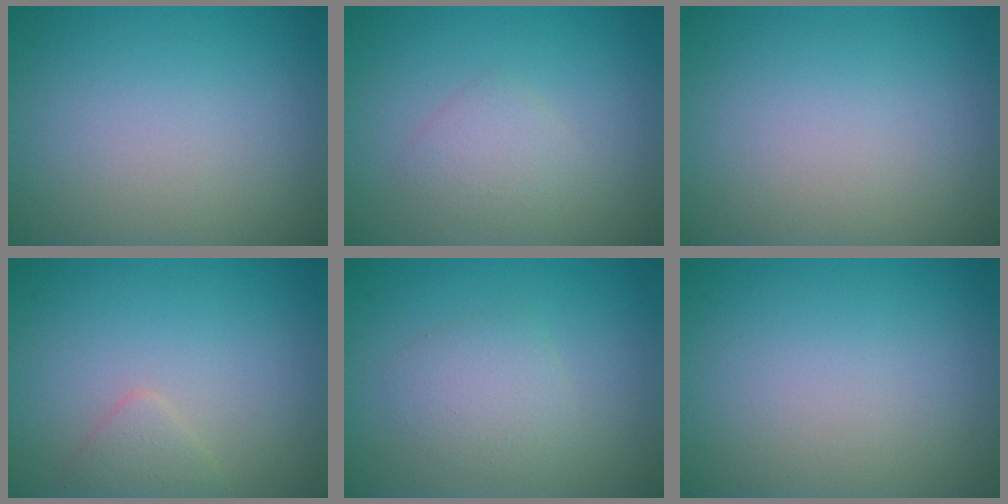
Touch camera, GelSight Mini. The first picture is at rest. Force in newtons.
{"total": 1.9, "press": 1.9, "slide": 0.1}
{"total": 0.0}
{"total": 1.4, "press": 1.4, "slide": 0.1}
{"total": 2.3, "press": 2.3, "slide": 0.1}
{"total": 0.0}